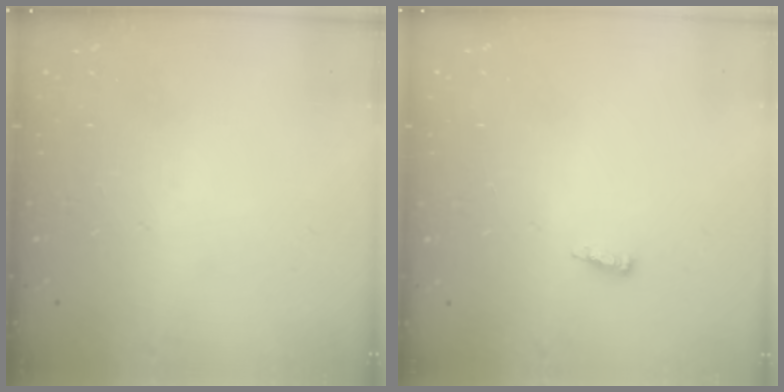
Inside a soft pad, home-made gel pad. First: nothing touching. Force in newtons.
{"total": 3.9, "press": 3.6, "slide": 1.5}